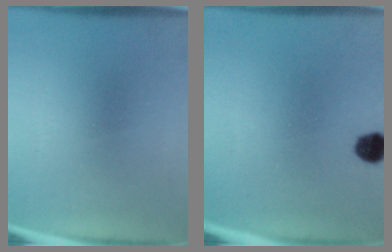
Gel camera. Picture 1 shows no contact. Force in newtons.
{"total": 4.5}